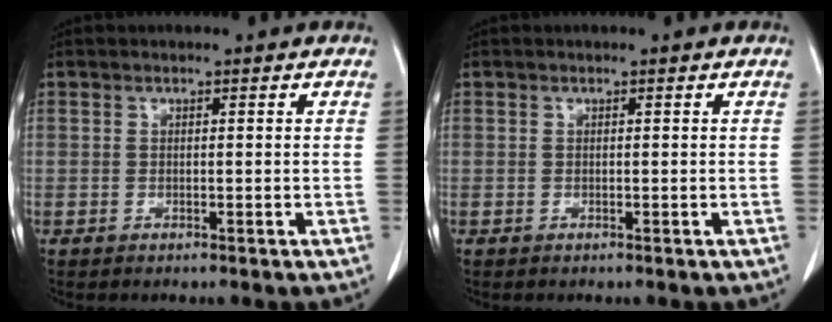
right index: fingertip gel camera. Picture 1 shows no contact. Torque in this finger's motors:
{"motor_torque": [0.00, 0.00, 0.03, 0.00]}